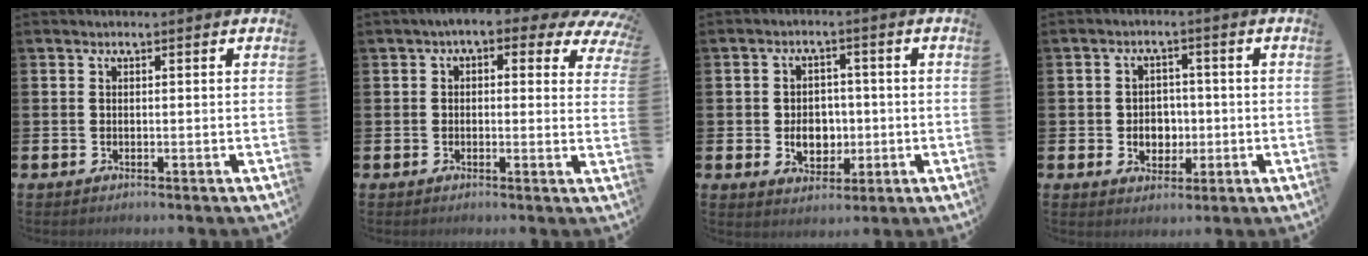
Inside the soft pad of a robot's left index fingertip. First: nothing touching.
{"total": 3.7, "force": [1.7, 1.9, 2.6], "torque": [-0.059, -0.008, 0.022]}
{"total": 4.6, "force": [-0.6, 3.8, 2.6], "torque": [-0.034, -0.001, -0.021]}
{"total": 3.5, "force": [-0.3, 3.2, 1.5], "torque": [-0.029, 0.004, -0.014]}